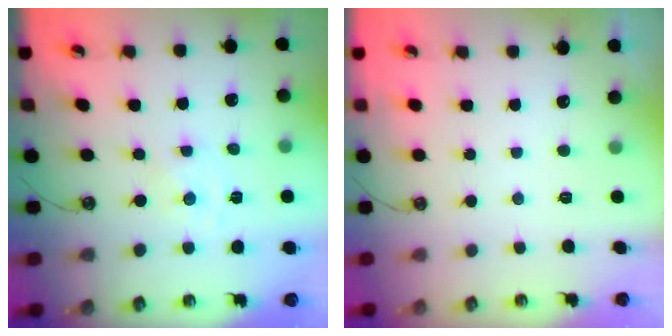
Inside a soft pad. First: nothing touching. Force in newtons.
{"total": 0.0}